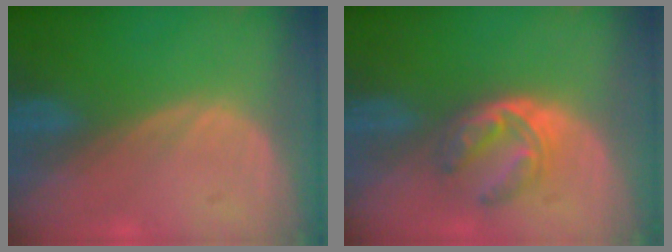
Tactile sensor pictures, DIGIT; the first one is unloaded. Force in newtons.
{"total": 6.1, "press": 5.2, "slide": 3.2}